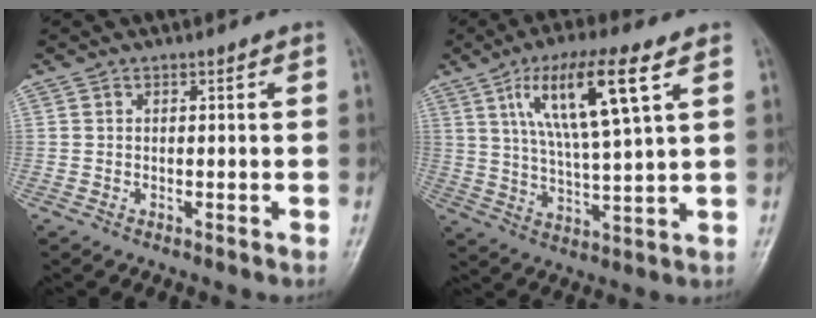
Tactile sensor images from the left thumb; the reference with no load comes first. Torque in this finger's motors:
{"motor_torque": [0.42, 0.50, 1.74, -0.68, 0.40]}